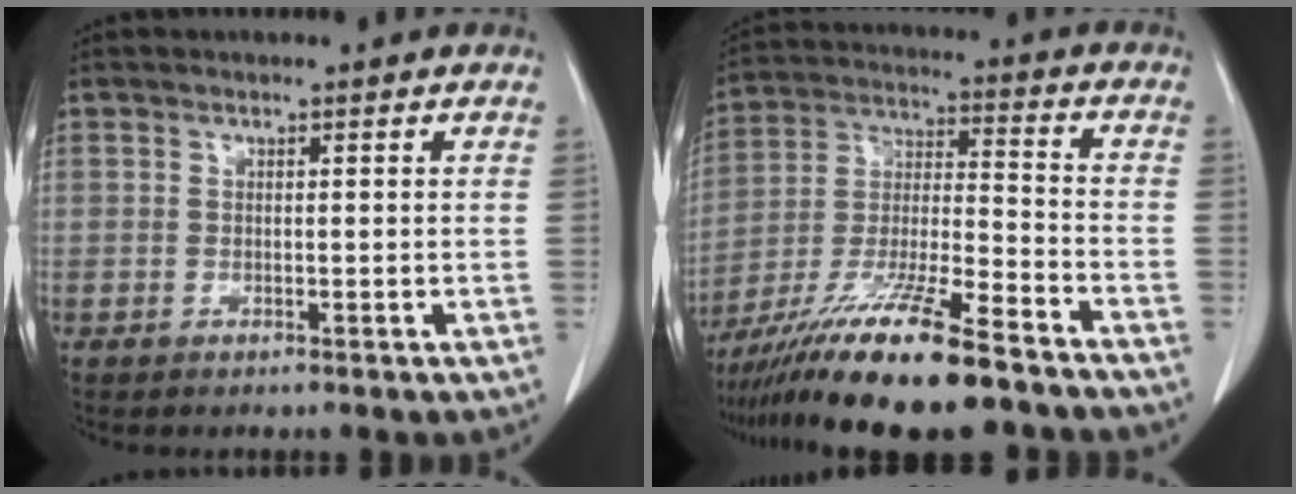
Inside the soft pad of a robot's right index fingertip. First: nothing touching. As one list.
[{"total": 17.9, "force": [-13.4, 1.0, 11.8], "torque": [-0.238, -0.034, -0.242]}]